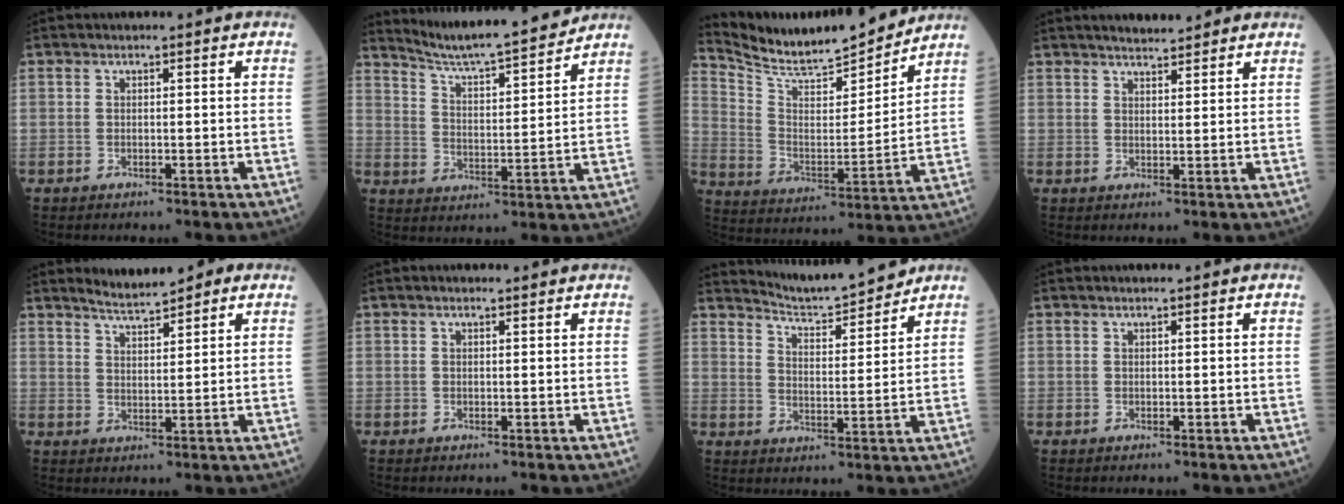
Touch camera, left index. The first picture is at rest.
{"total": 13.3, "force": [12.6, -0.3, 4.3], "torque": [-0.079, -0.002, 0.197]}
{"total": 16.2, "force": [15.4, 1.6, 4.8], "torque": [-0.098, -0.020, 0.251]}
{"total": 5.6, "force": [5.0, 1.1, 2.1], "torque": [-0.032, 0.016, 0.071]}
{"total": 5.0, "force": [4.4, 1.2, 2.0], "torque": [-0.039, 0.010, 0.076]}
{"total": 2.4, "force": [2.2, 0.4, 0.8], "torque": [-0.011, 0.013, 0.025]}
{"total": 9.3, "force": [9.1, -0.3, 1.6], "torque": [-0.041, -0.006, 0.150]}
{"total": 1.4, "force": [1.3, 0.1, 0.6], "torque": [-0.006, 0.010, 0.020]}